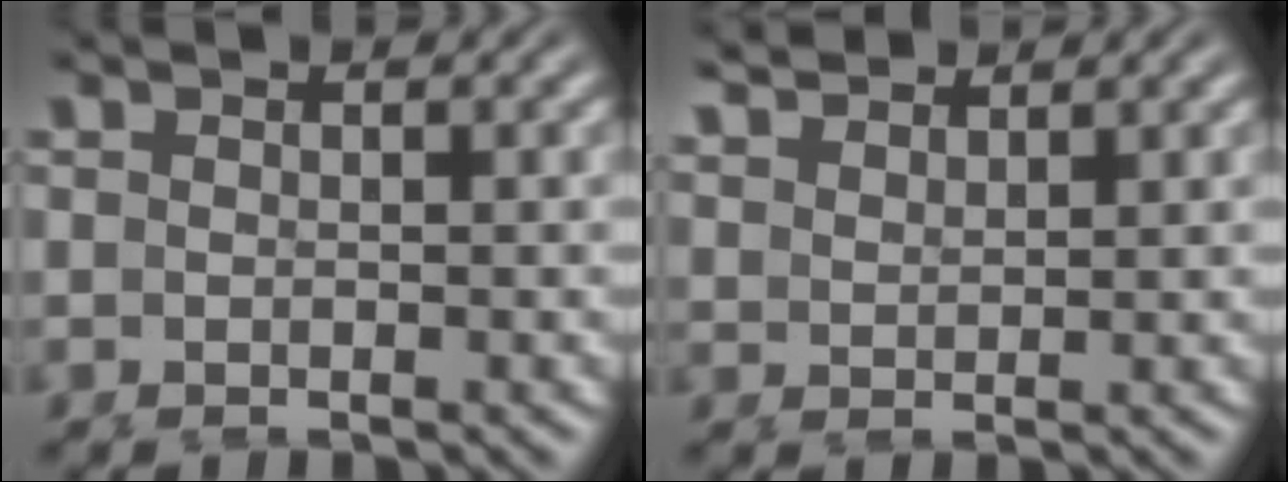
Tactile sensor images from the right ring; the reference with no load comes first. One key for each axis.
{"total": 2.5, "fx": 2.3, "fy": 0.5, "fz": 0.5, "tx": -0.005, "ty": 0.001, "tz": 0.047}